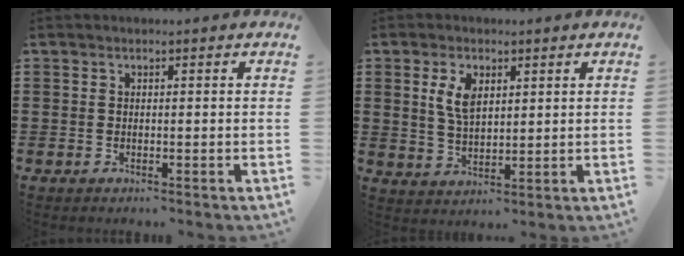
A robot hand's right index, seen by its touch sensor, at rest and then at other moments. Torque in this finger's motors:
{"motor_torque": [0.64, -0.02, 0.52, 0.12]}